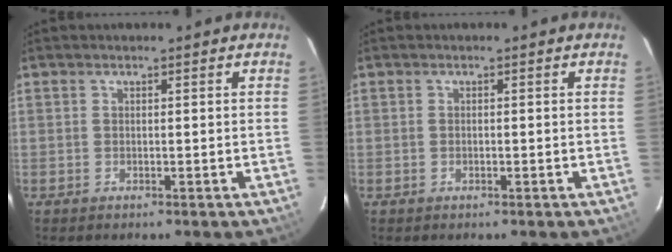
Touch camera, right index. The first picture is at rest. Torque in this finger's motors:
{"motor_torque": [-0.21, 0.09, 0.04, 0.00]}